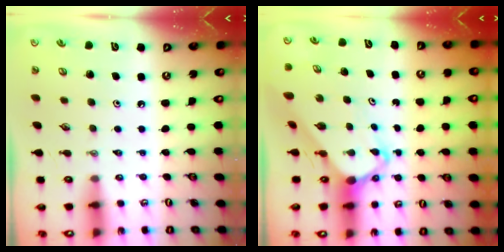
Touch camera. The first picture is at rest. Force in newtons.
{"total": 4.1, "press": 4.1, "slide": 0.3}